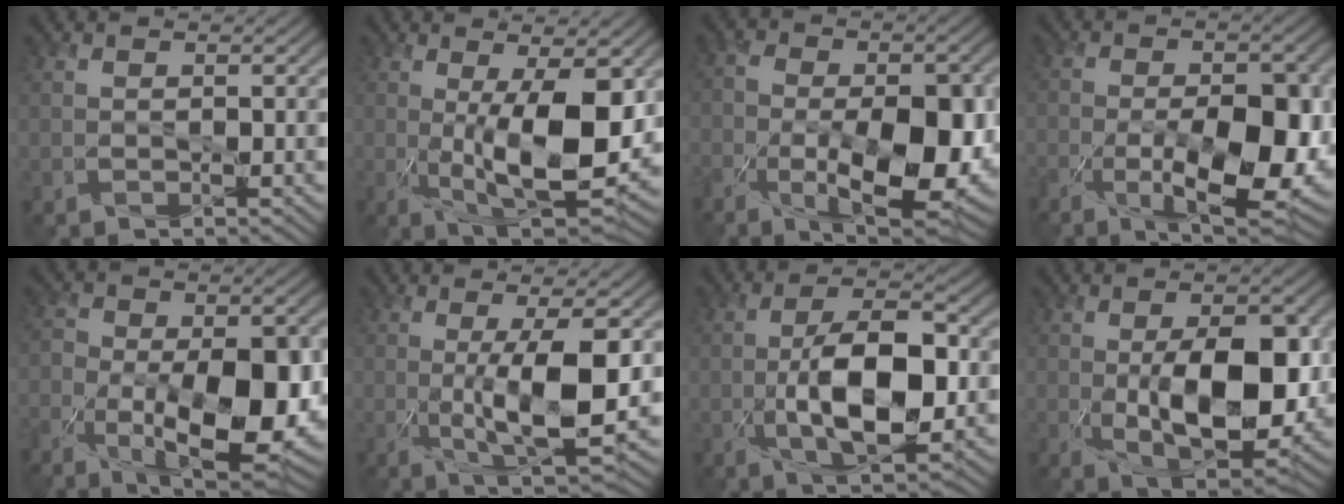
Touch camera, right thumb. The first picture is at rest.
{"total": 12.1, "force": [0.2, 4.5, 11.2], "torque": [-0.190, -0.019, 0.010]}
{"total": 15.5, "force": [-4.8, 7.9, 12.4], "torque": [-0.222, -0.036, -0.069]}
{"total": 14.2, "force": [-4.6, 6.4, 11.8], "torque": [-0.190, -0.025, -0.069]}
{"total": 16.8, "force": [-5.5, 8.6, 13.4], "torque": [-0.230, -0.038, -0.078]}
{"total": 9.6, "force": [-0.2, 2.6, 9.3], "torque": [-0.161, -0.008, 0.000]}
{"total": 10.7, "force": [-1.7, 4.6, 9.5], "torque": [-0.168, -0.001, -0.029]}
{"total": 12.3, "force": [-0.8, 6.2, 10.6], "torque": [-0.178, -0.019, -0.001]}